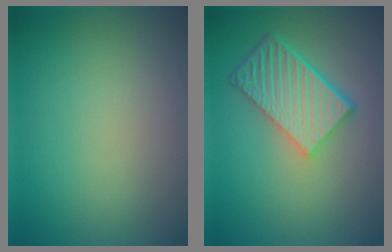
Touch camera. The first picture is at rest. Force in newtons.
{"total": 6.5, "press": 4.6, "slide": 4.6}